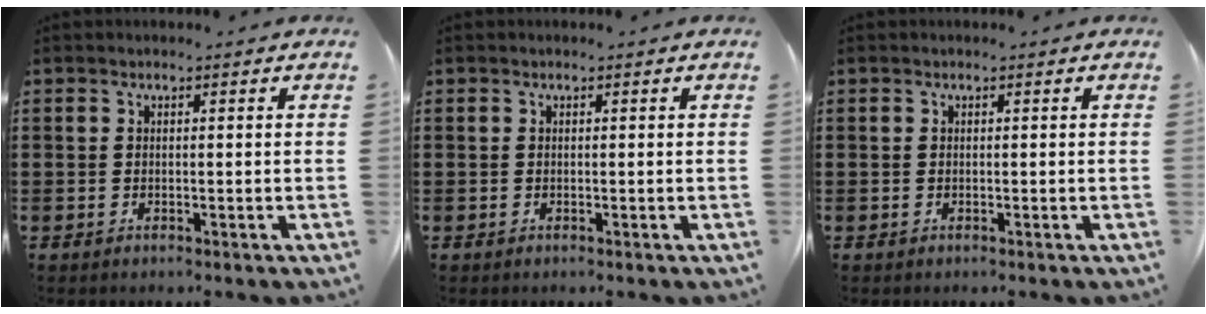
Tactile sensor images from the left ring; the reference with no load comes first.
{"total": 0.0}
{"total": 0.0}